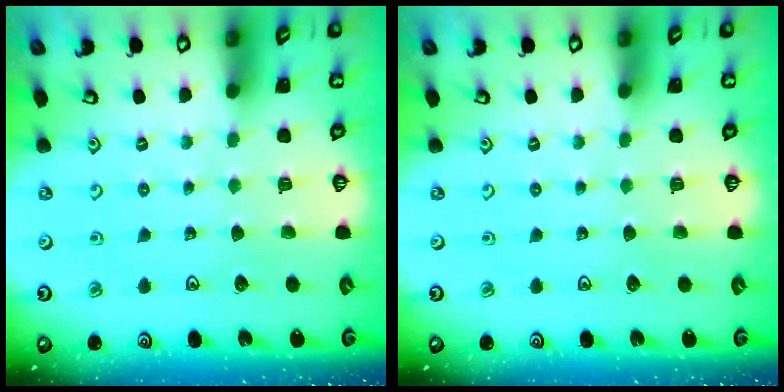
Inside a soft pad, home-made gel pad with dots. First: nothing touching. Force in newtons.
{"total": 0.0}